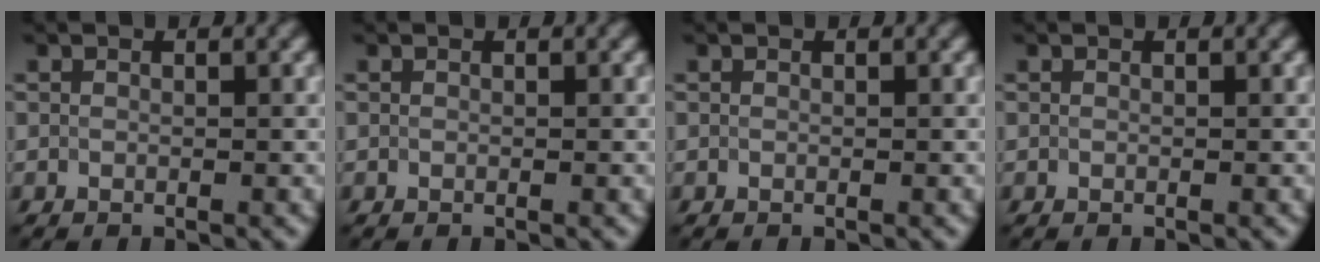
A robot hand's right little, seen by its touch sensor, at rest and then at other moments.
{"total": 0.0}
{"total": 0.0}
{"total": 0.0}